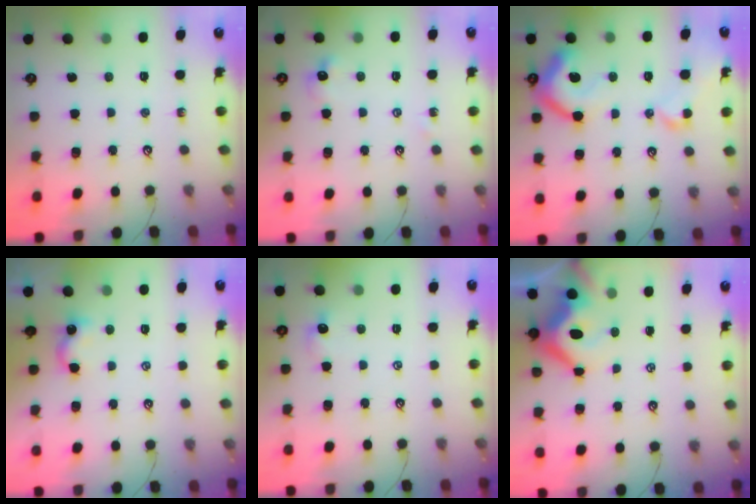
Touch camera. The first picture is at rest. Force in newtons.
{"total": 4.6, "press": 4.6, "slide": 0.7}
{"total": 15.6, "press": 15.5, "slide": 1.8}
{"total": 3.0, "press": 3.0, "slide": 0.3}
{"total": 0.8, "press": 0.5, "slide": 0.6}
{"total": 6.2, "press": 6.0, "slide": 1.5}